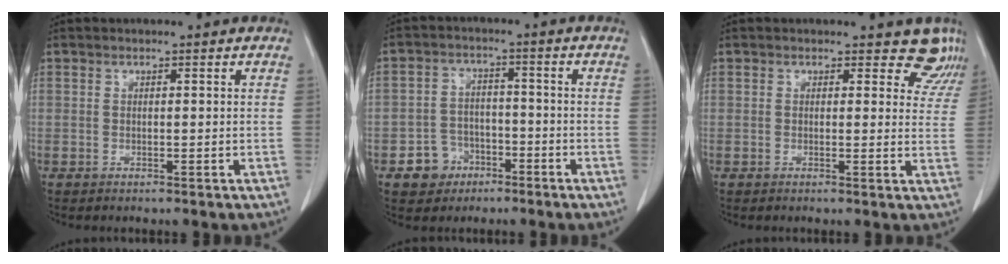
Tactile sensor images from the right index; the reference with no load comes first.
{"total": 5.9, "force": [-2.9, 5.1, 1.1], "torque": [-0.017, 0.016, -0.042]}
{"total": 5.3, "force": [4.7, 2.4, 0.4], "torque": [0.028, -0.023, 0.027]}